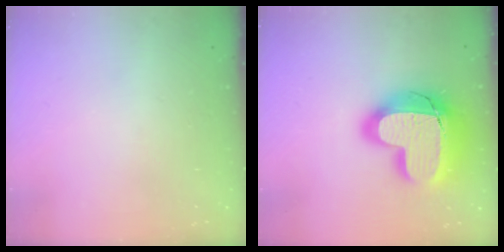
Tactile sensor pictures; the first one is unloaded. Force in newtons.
{"total": 23.0, "press": 22.9, "slide": 1.6}